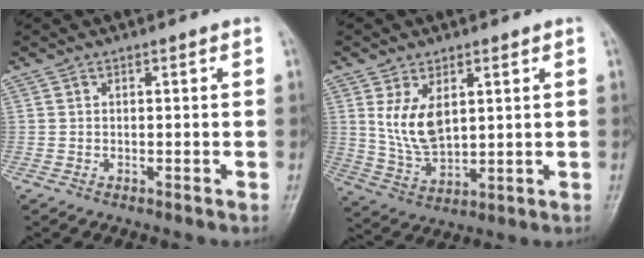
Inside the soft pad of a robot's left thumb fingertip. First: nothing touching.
{"total": 8.4, "force": [2.6, 4.9, 6.3], "torque": [-0.106, -0.019, 0.065]}